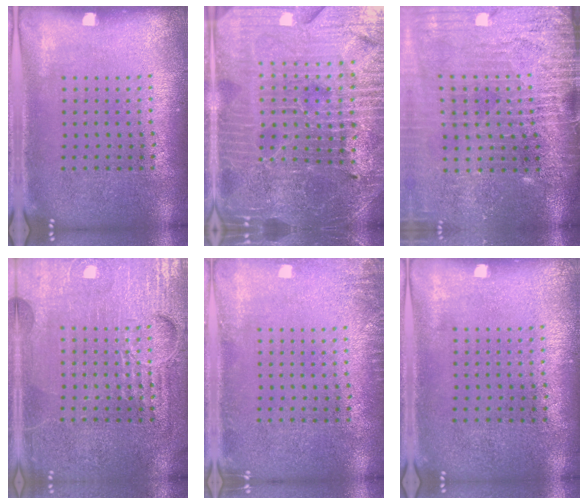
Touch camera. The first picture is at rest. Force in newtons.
{"total": 5.1, "press": 4.8, "slide": 1.7}
{"total": 4.2, "press": 3.6, "slide": 2.1}
{"total": 6.2, "press": 6.1, "slide": 0.8}
{"total": 1.4, "press": 1.3, "slide": 0.2}
{"total": 0.0}